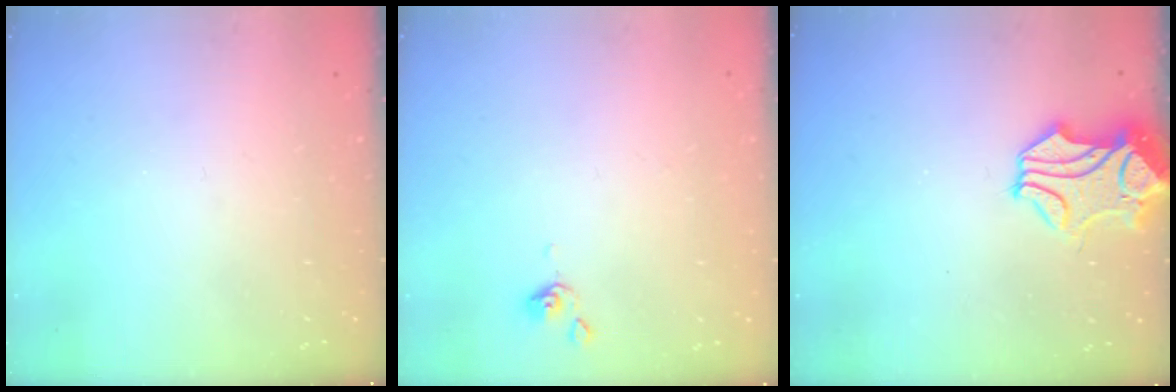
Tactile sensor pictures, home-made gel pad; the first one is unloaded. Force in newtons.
{"total": 0.6, "press": 0.5, "slide": 0.2}
{"total": 2.2, "press": 1.7, "slide": 1.4}